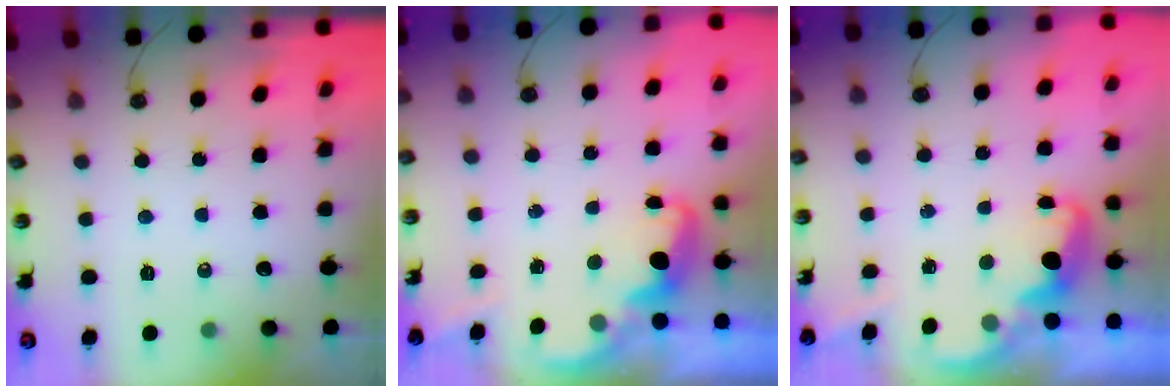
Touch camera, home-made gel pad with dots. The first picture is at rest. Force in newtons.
{"total": 2.6, "press": 2.5, "slide": 0.8}
{"total": 2.6, "press": 2.5, "slide": 0.8}